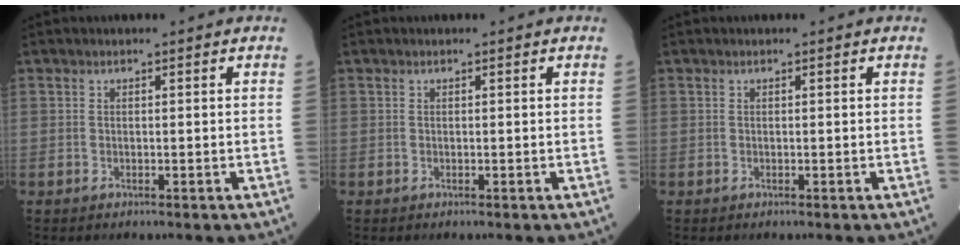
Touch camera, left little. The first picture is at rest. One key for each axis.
{"total": 0.0}
{"total": 0.0}